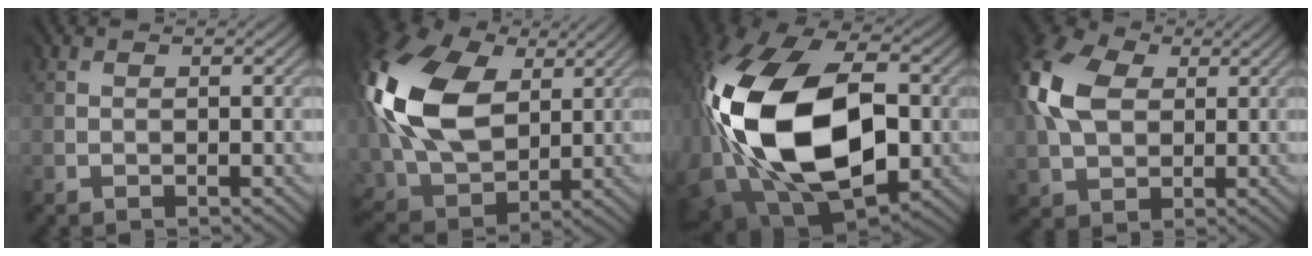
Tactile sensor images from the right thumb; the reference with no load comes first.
{"total": 17.7, "force": [3.9, 12.2, 12.2], "torque": [-0.316, 0.022, 0.075]}
{"total": 21.6, "force": [-1.3, 14.4, 16.1], "torque": [-0.384, -0.049, -0.001]}
{"total": 11.6, "force": [2.5, 8.1, 7.9], "torque": [-0.222, 0.022, 0.043]}